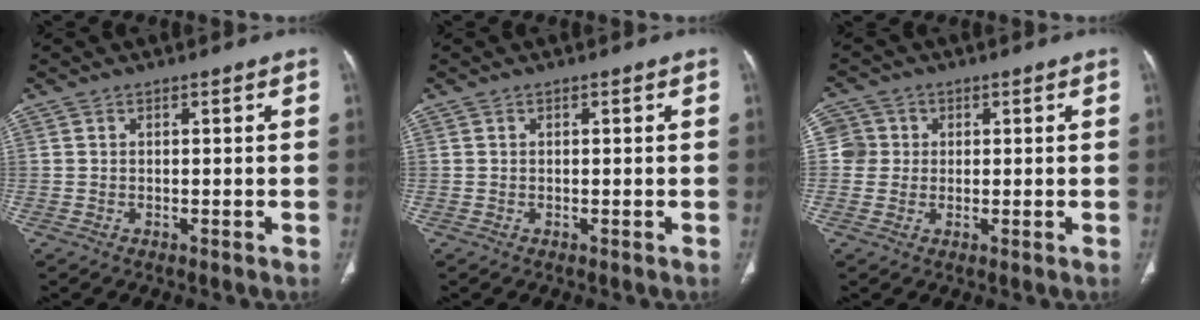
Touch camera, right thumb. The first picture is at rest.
{"total": 0.0}
{"total": 4.2, "force": [0.5, 4.2, 0.3], "torque": [0.020, 0.007, 0.006]}